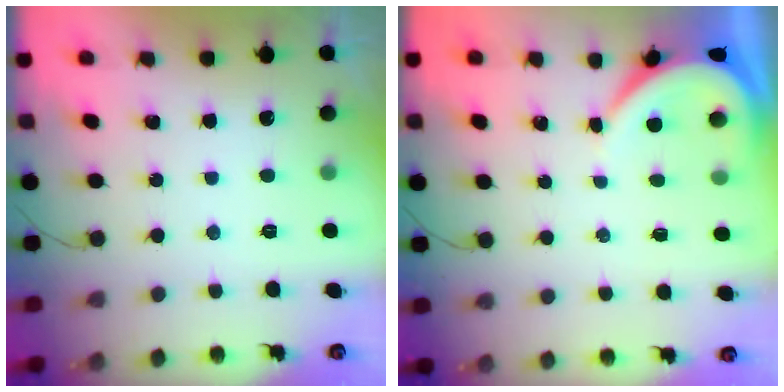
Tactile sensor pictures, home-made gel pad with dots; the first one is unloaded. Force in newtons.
{"total": 4.7, "press": 4.6, "slide": 0.6}